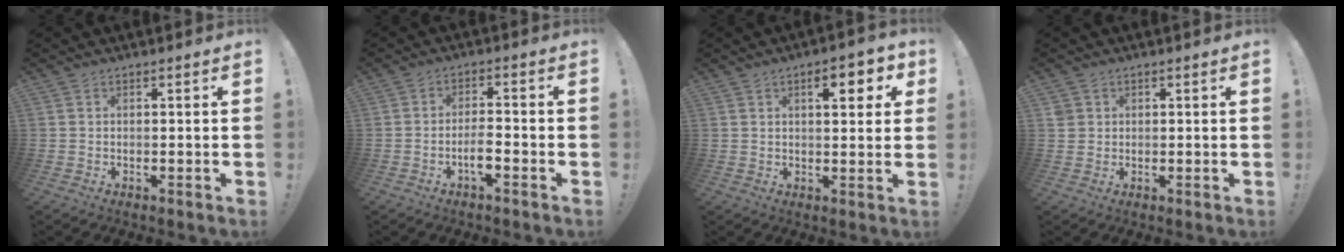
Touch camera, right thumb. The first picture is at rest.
{"total": 5.5, "force": [-2.6, 1.4, 4.6], "torque": [-0.096, 0.002, -0.045]}
{"total": 7.5, "force": [3.0, 2.7, 6.3], "torque": [-0.069, -0.010, 0.040]}
{"total": 2.4, "force": [1.1, 2.1, 0.5], "torque": [-0.008, 0.000, 0.022]}